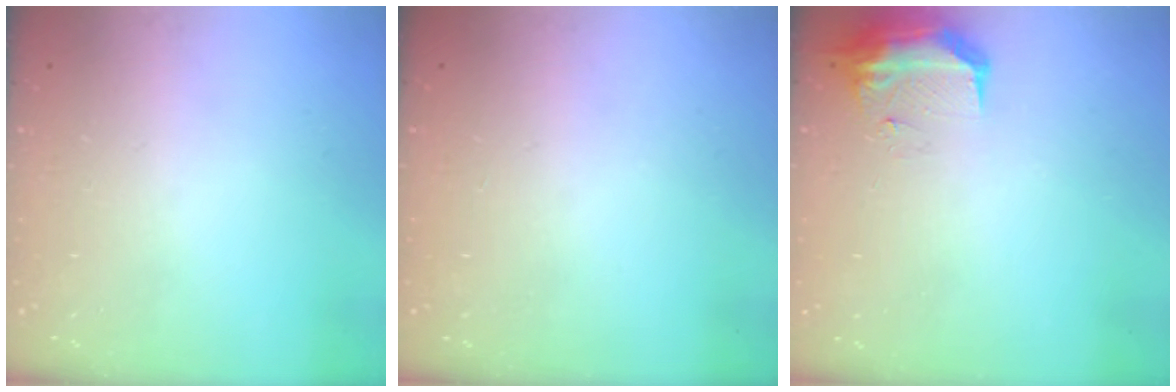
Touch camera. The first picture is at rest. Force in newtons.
{"total": 0.0}
{"total": 15.7, "press": 10.5, "slide": 11.7}